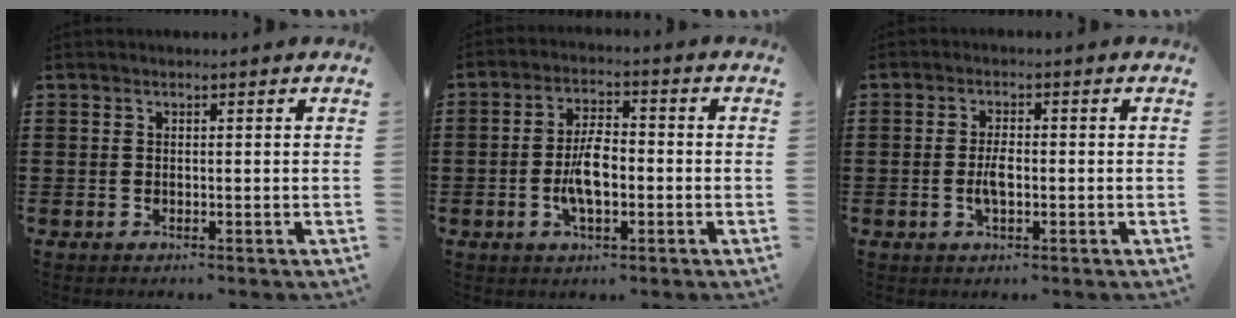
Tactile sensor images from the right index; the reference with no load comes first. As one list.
[{"total": 6.6, "force": [-1.3, 2.8, 5.8], "torque": [-0.129, -0.002, -0.030]}, {"total": 3.2, "force": [-0.6, 1.3, 2.8], "torque": [-0.060, -0.001, -0.013]}]